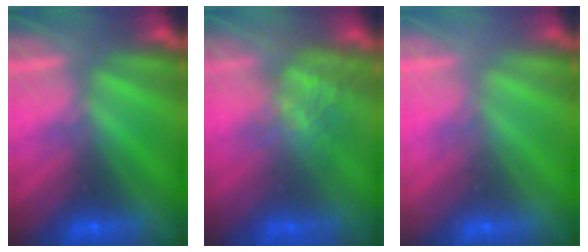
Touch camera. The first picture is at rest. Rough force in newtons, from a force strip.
{"total": 4.4}
{"total": 2.1}